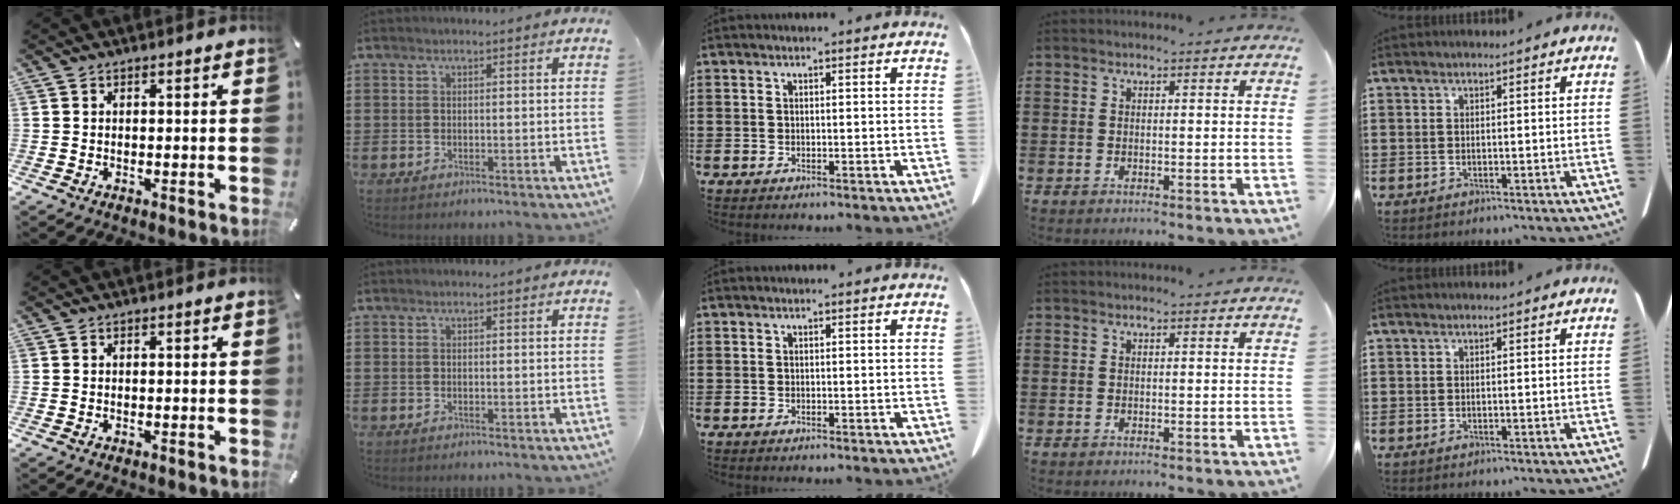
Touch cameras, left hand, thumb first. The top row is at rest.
{}